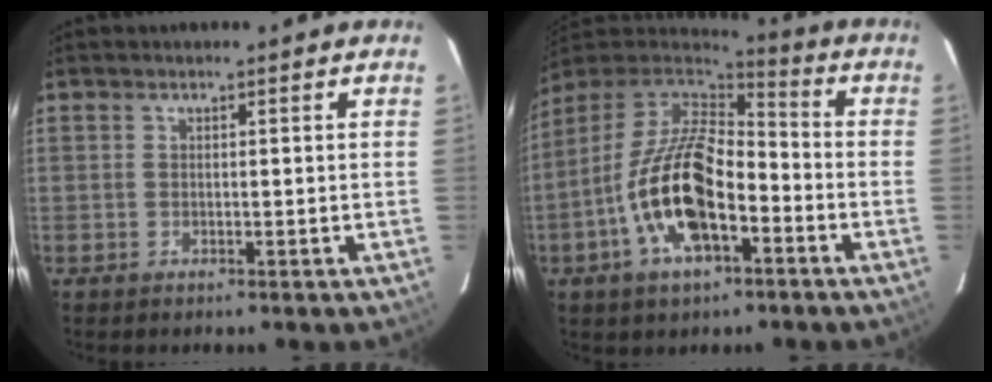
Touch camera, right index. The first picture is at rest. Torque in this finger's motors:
{"motor_torque": [2.14, 0.00, 1.06, 0.17]}